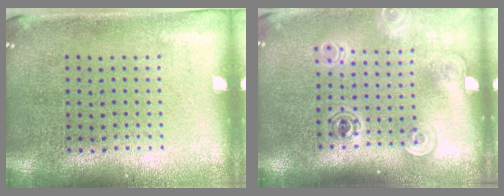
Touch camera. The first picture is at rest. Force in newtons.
{"total": 1.9, "press": 1.4, "slide": 1.2}